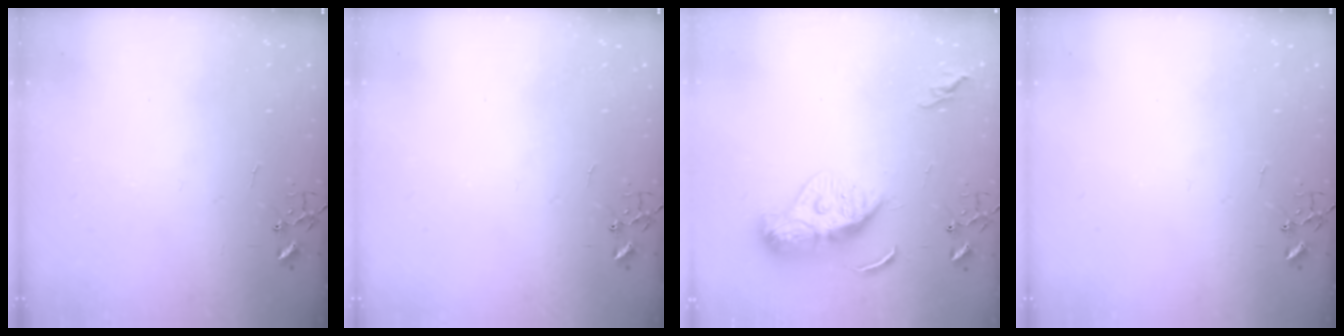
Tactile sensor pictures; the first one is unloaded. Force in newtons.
{"total": 0.0}
{"total": 11.6, "press": 11.6, "slide": 0.9}
{"total": 0.0}